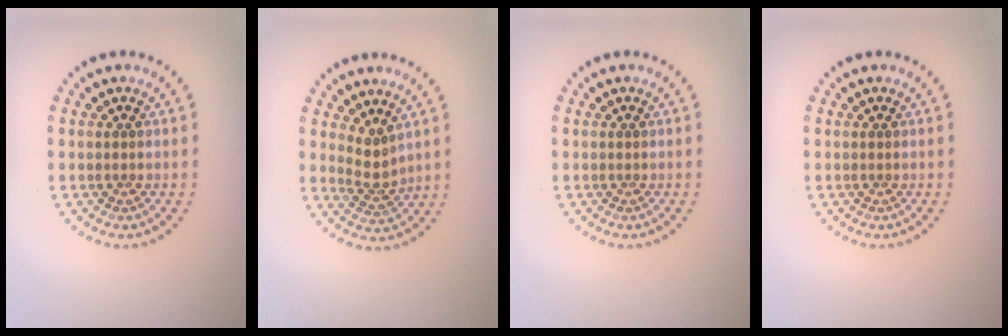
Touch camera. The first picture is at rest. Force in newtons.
{"total": 2.3, "press": 1.7, "slide": 1.6}
{"total": 0.0}
{"total": 0.0}